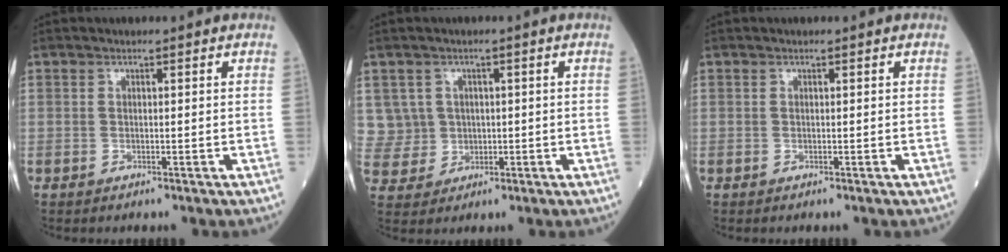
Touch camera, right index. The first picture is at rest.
{"total": 5.8, "force": [1.3, 5.7, 0.1], "torque": [-0.004, 0.021, 0.036]}
{"total": 0.0}